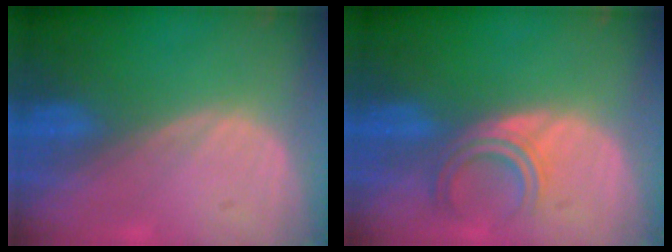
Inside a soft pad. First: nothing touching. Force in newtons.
{"total": 4.4, "press": 4.1, "slide": 1.6}